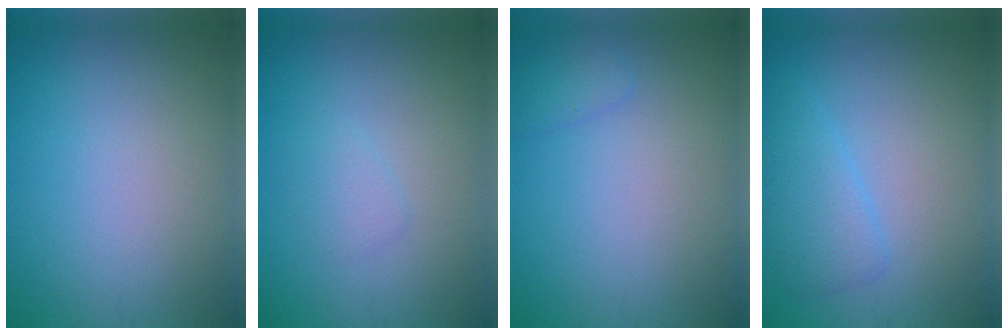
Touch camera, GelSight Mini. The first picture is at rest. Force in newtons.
{"total": 1.1, "press": 1.1, "slide": 0.1}
{"total": 1.0, "press": 1.0, "slide": 0.1}
{"total": 2.6, "press": 2.6, "slide": 0.1}